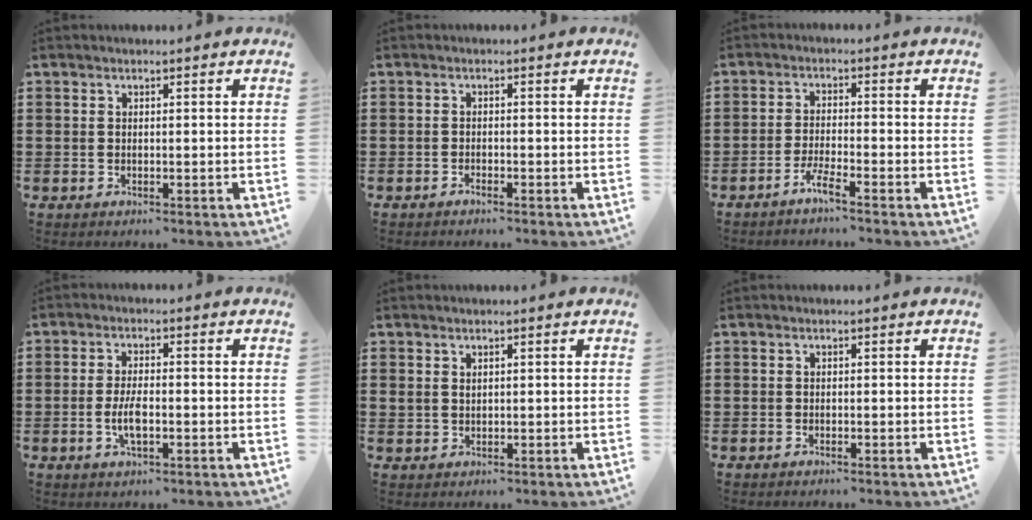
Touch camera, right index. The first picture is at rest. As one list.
[{"total": 0.9, "force": [-0.9, 0.0, 0.1], "torque": [-0.004, 0.002, -0.018]}, {"total": 3.0, "force": [-2.4, -0.3, 1.8], "torque": [-0.046, -0.003, -0.049]}, {"total": 4.1, "force": [-1.0, 1.3, 3.7], "torque": [-0.080, -0.002, -0.022]}, {"total": 1.1, "force": [0.9, 0.6, 0.2], "torque": [-0.006, 0.002, 0.017]}, {"total": 0.0}]